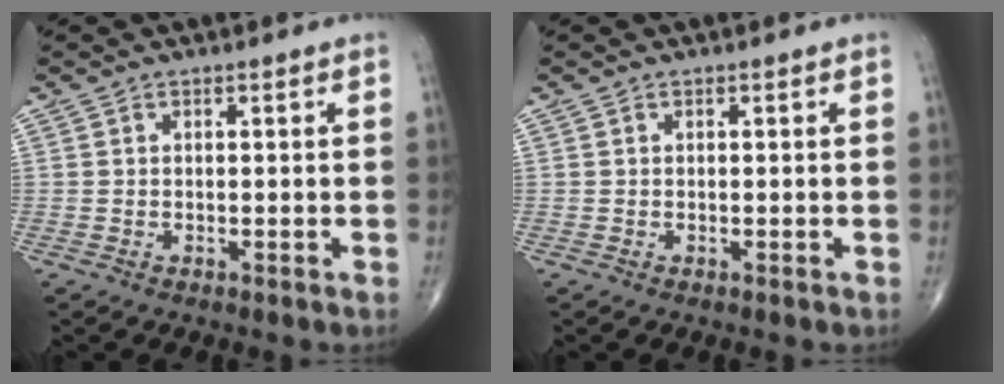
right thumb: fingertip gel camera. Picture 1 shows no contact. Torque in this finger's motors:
{"motor_torque": [0.01, -0.01, 0.02, 0.01, 0.04]}